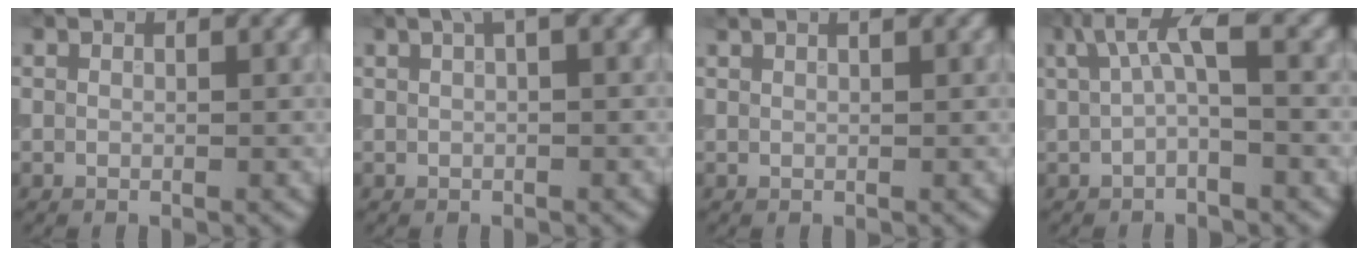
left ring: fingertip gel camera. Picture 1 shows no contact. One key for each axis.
{"total": 2.0, "fx": 0.8, "fy": 0.5, "fz": 1.7, "tx": -0.024, "ty": 0.006, "tz": 0.012}
{"total": 1.0, "fx": 0.7, "fy": 0.3, "fz": 0.7, "tx": -0.005, "ty": -0.001, "tz": 0.004}
{"total": 3.7, "fx": 0.9, "fy": 1.0, "fz": 3.4, "tx": -0.063, "ty": 0.009, "tz": 0.009}